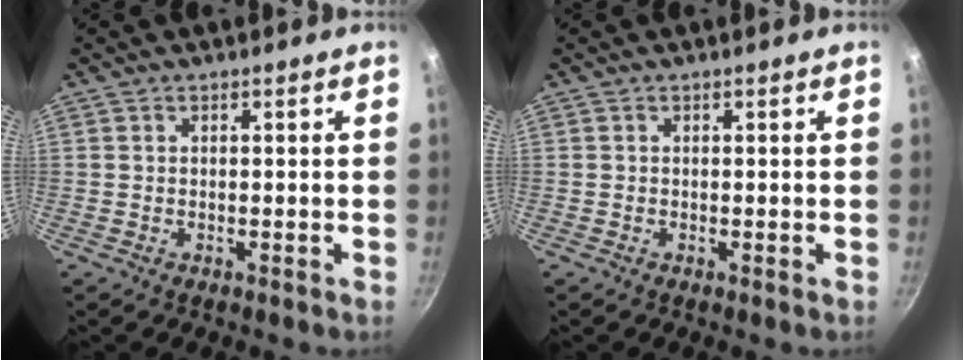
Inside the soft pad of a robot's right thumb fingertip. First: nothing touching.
{"total": 0.0}